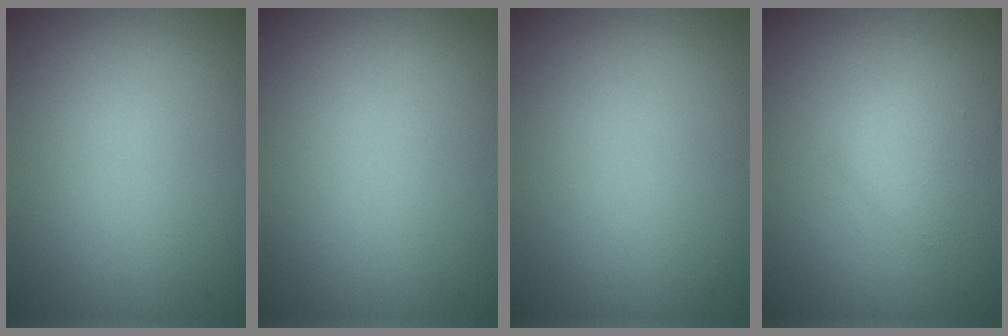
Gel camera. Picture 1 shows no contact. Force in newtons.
{"total": 0.0}
{"total": 0.0}
{"total": 1.5, "press": 1.5, "slide": 0.1}